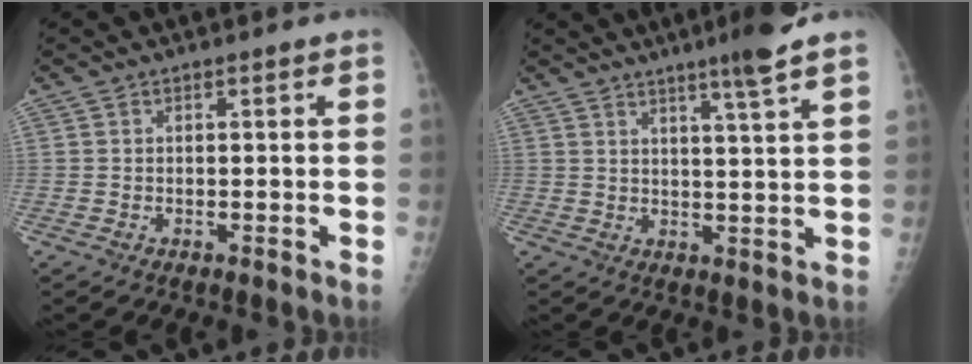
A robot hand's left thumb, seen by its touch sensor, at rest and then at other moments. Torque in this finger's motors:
{"motor_torque": [1.75, 0.83, 0.71, -0.46, 0.23]}